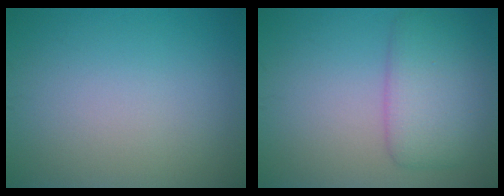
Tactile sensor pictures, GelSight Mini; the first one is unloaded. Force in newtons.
{"total": 5.2, "press": 5.2, "slide": 0.2}